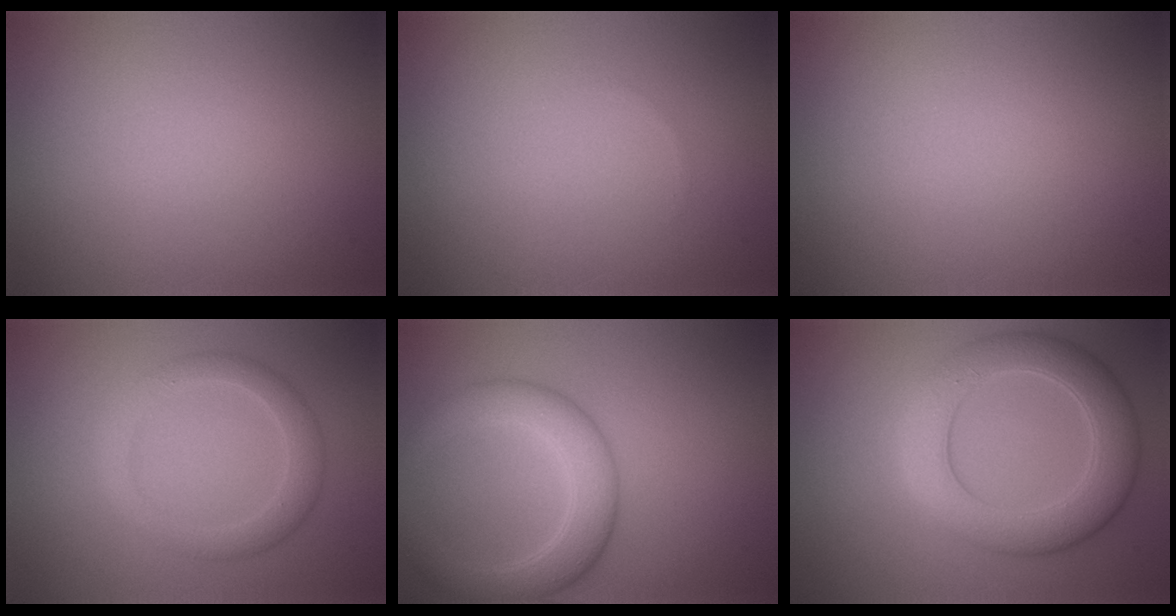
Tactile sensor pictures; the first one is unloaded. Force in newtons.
{"total": 0.0}
{"total": 0.0}
{"total": 2.6, "press": 2.6, "slide": 0.1}
{"total": 4.9, "press": 4.9, "slide": 0.1}
{"total": 5.9, "press": 5.9, "slide": 0.2}